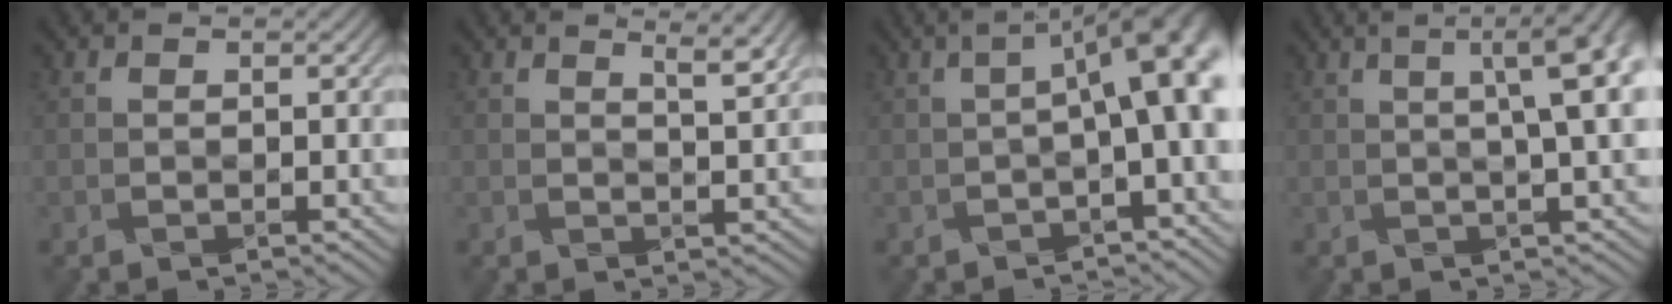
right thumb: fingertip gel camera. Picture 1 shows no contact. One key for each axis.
{"total": 4.2, "fx": 2.6, "fy": 0.8, "fz": 3.2, "tx": -0.047, "ty": 0.004, "tz": 0.048}
{"total": 9.2, "fx": -0.3, "fy": 2.5, "fz": 8.9, "tx": -0.100, "ty": 0.017, "tz": -0.005}
{"total": 9.1, "fx": 1.8, "fy": 2.0, "fz": 8.7, "tx": -0.085, "ty": 0.028, "tz": 0.023}